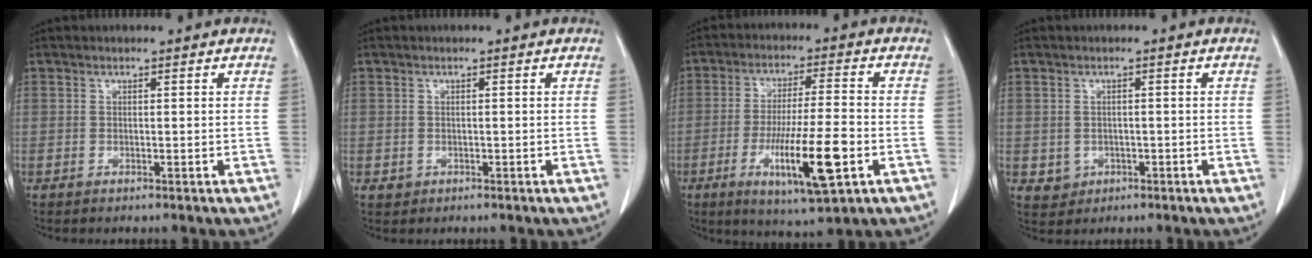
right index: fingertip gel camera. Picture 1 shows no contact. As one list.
[{"total": 1.1, "force": [-0.3, 1.0, 0.1], "torque": [-0.006, 0.003, 0.001]}, {"total": 13.1, "force": [-4.4, 1.1, 12.2], "torque": [-0.218, -0.019, -0.070]}, {"total": 2.9, "force": [-0.7, 2.8, 0.5], "torque": [-0.007, 0.005, 0.000]}]